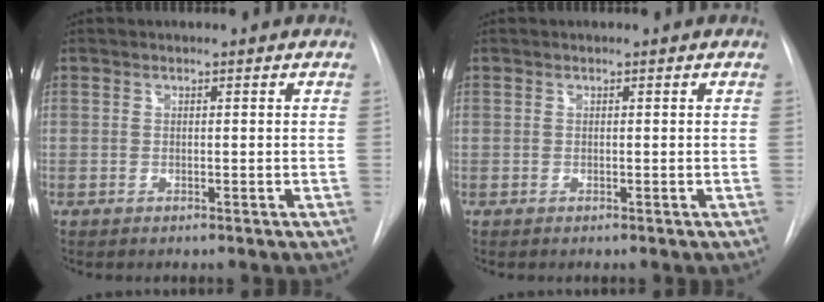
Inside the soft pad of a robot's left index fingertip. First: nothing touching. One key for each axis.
{"total": 0.0}